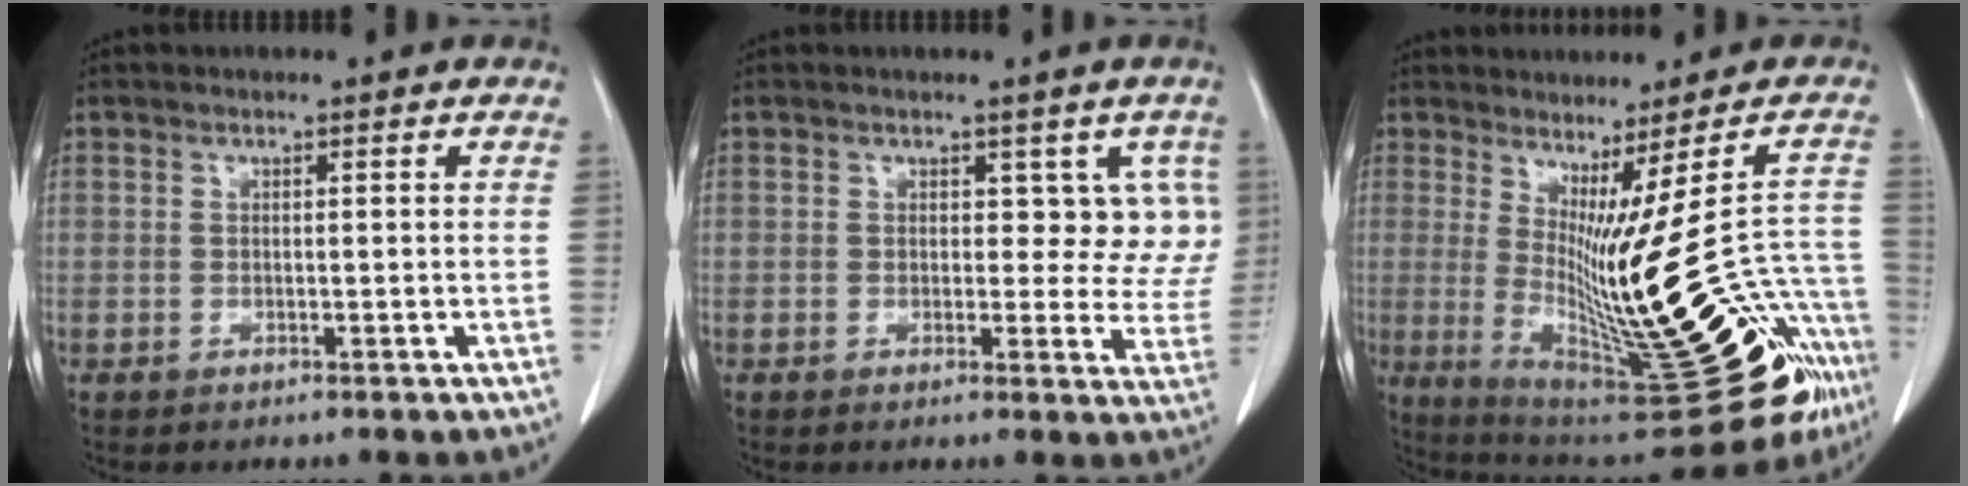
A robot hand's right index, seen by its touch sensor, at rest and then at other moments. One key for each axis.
{"total": 5.5, "fx": 2.0, "fy": 3.7, "fz": 3.5, "tx": -0.002, "ty": 0.003, "tz": 0.016}
{"total": 27.7, "fx": -10.2, "fy": 3.4, "fz": 25.6, "tx": -0.299, "ty": -0.027, "tz": -0.146}